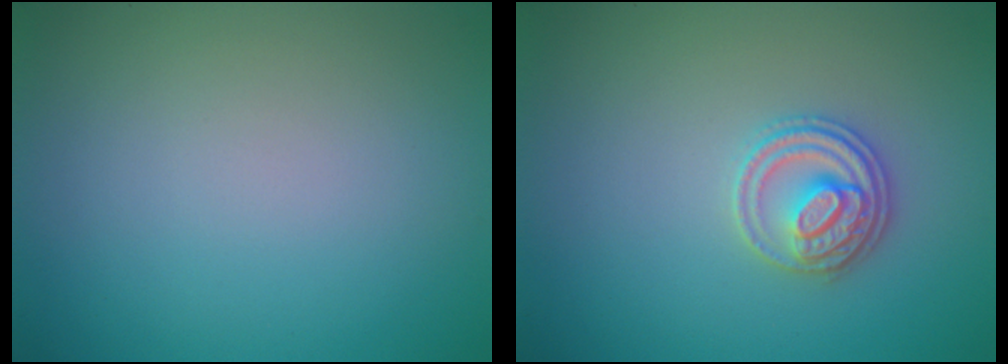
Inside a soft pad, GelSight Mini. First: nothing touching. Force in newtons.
{"total": 2.8, "press": 2.7, "slide": 0.5}